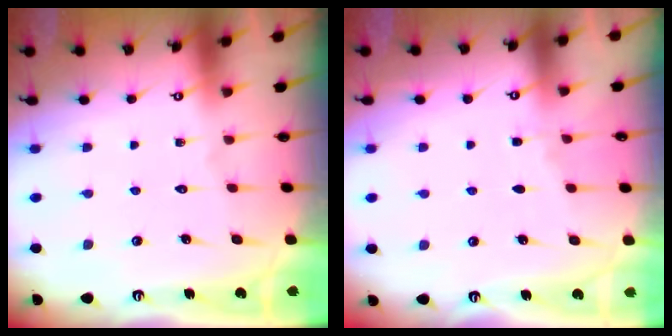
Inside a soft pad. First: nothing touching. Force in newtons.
{"total": 1.6, "press": 1.6, "slide": 0.3}